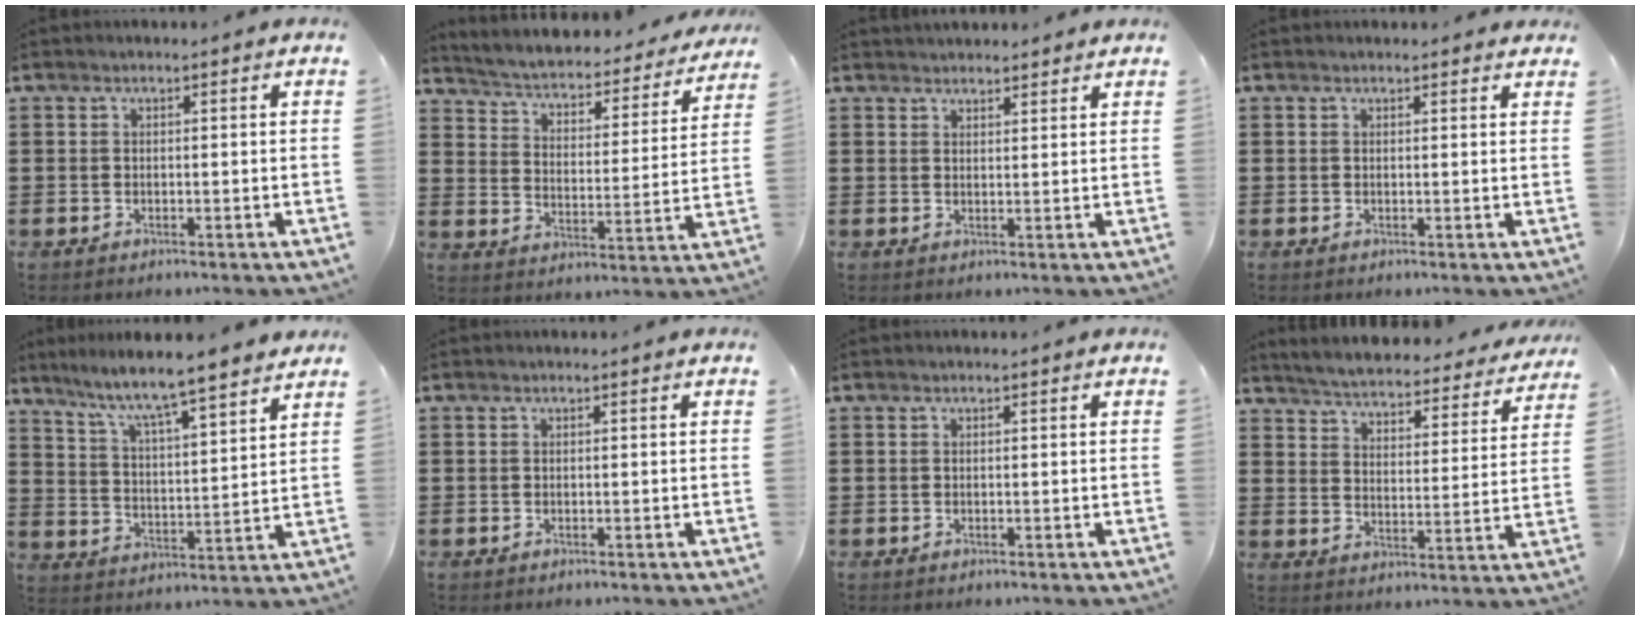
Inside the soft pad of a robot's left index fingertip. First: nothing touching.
{"total": 2.5, "force": [2.3, 0.3, 0.9], "torque": [-0.035, -0.028, 0.026]}
{"total": 1.8, "force": [1.8, 0.2, -0.1], "torque": [-0.003, 0.001, 0.036]}
{"total": 0.8, "force": [0.8, 0.1, 0.2], "torque": [-0.005, 0.001, 0.015]}
{"total": 6.0, "force": [5.4, -0.5, 2.5], "torque": [-0.073, -0.042, 0.084]}
{"total": 0.0}
{"total": 0.0}
{"total": 4.4, "force": [4.3, -0.3, 0.5], "torque": [-0.035, -0.037, 0.069]}